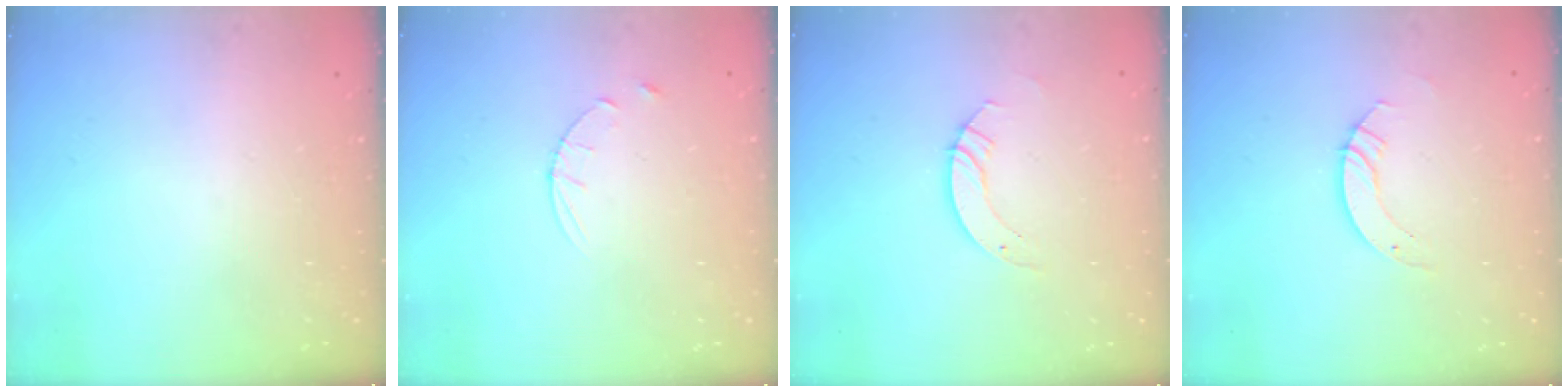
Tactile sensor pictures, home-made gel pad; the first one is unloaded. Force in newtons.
{"total": 4.9, "press": 4.9, "slide": 0.6}
{"total": 3.8, "press": 3.7, "slide": 0.4}
{"total": 3.8, "press": 3.7, "slide": 0.4}